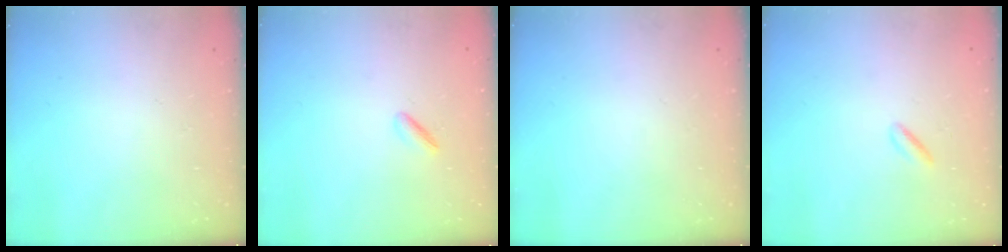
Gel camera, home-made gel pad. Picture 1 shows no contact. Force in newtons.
{"total": 2.1, "press": 1.9, "slide": 0.7}
{"total": 0.0}
{"total": 1.7, "press": 1.5, "slide": 0.7}